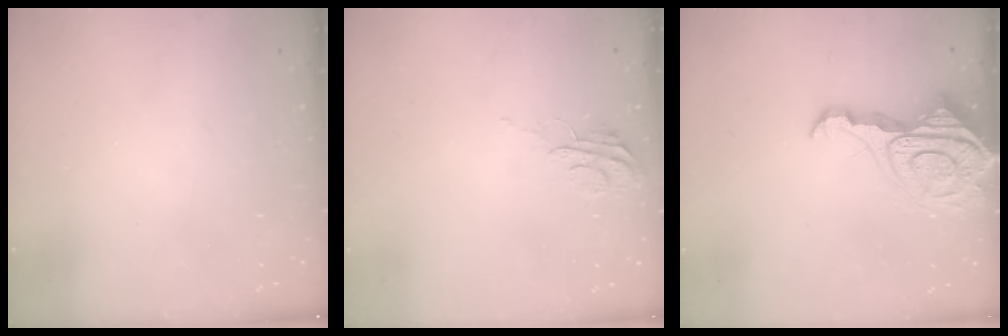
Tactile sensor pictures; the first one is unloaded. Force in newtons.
{"total": 5.5, "press": 5.4, "slide": 0.4}
{"total": 14.1, "press": 14.0, "slide": 1.4}